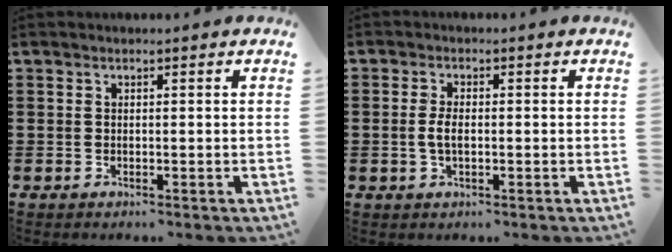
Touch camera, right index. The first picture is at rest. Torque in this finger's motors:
{"motor_torque": [2.14, 0.00, 0.09, 0.09]}